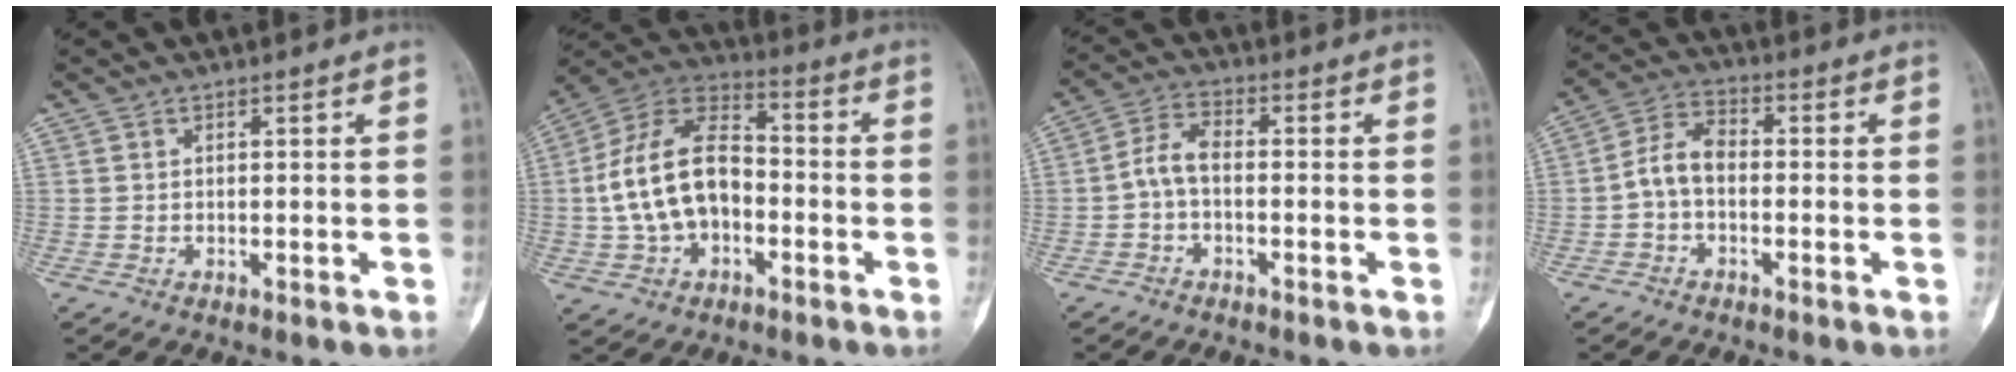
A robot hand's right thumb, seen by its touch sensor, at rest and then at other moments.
{"total": 15.8, "force": [-2.0, 10.1, 11.9], "torque": [-0.211, 0.043, -0.039]}
{"total": 4.8, "force": [-1.2, 2.5, 4.0], "torque": [-0.078, 0.021, -0.033]}
{"total": 6.1, "force": [-1.2, 3.8, 4.6], "torque": [-0.085, 0.026, -0.036]}